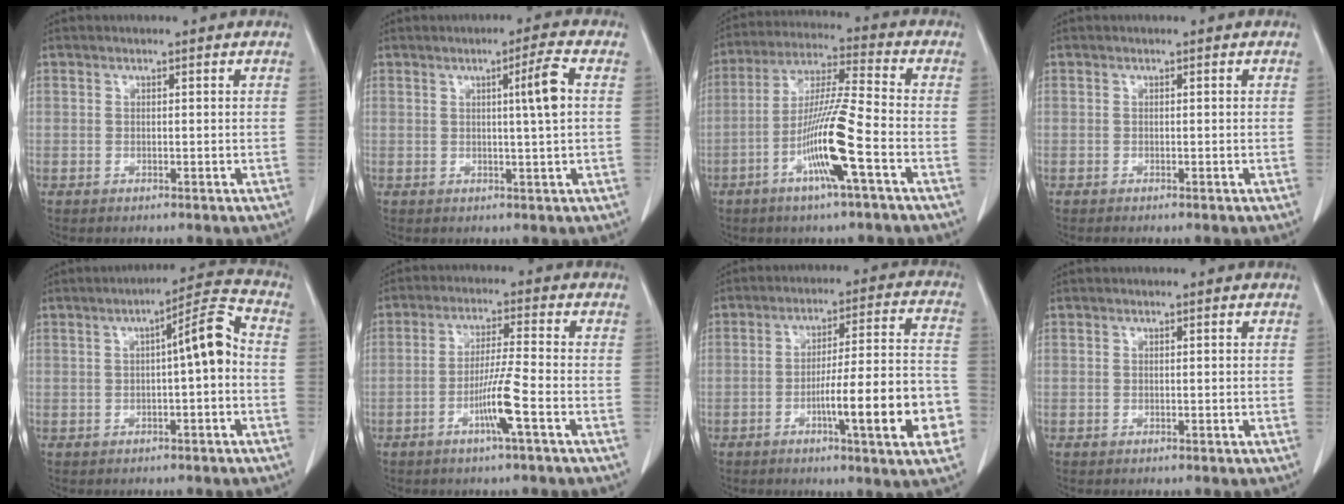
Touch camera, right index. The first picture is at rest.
{"total": 4.7, "force": [0.7, -0.9, 4.6], "torque": [-0.074, -0.002, 0.012]}
{"total": 12.1, "force": [-4.8, -0.4, 11.1], "torque": [-0.218, -0.005, -0.093]}
{"total": 0.8, "force": [-0.7, 0.0, 0.5], "torque": [-0.007, -0.001, -0.008]}
{"total": 6.6, "force": [-0.1, 0.6, 6.6], "torque": [-0.096, 0.023, -0.005]}
{"total": 6.5, "force": [-2.8, -0.8, 5.8], "torque": [-0.112, -0.006, -0.053]}
{"total": 15.5, "force": [-5.2, 0.9, 14.5], "torque": [-0.194, 0.007, -0.073]}
{"total": 0.0}